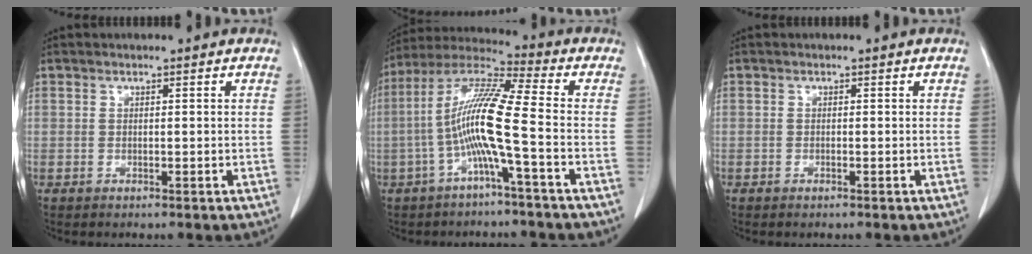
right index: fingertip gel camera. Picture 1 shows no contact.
{"total": 11.0, "force": [-2.6, -0.7, 10.7], "torque": [-0.216, 0.017, -0.060]}
{"total": 0.0}